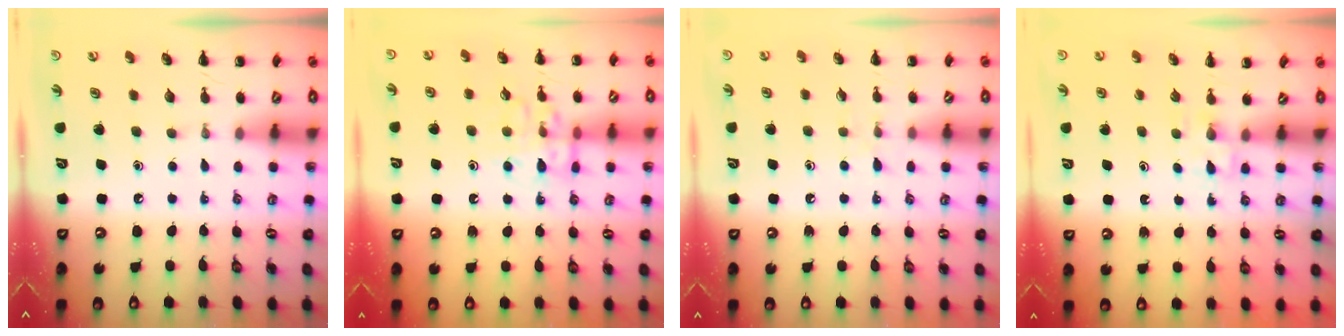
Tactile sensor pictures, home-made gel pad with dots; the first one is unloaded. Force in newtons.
{"total": 11.3, "press": 11.2, "slide": 0.9}
{"total": 5.0, "press": 4.6, "slide": 2.0}
{"total": 2.8, "press": 2.6, "slide": 1.1}